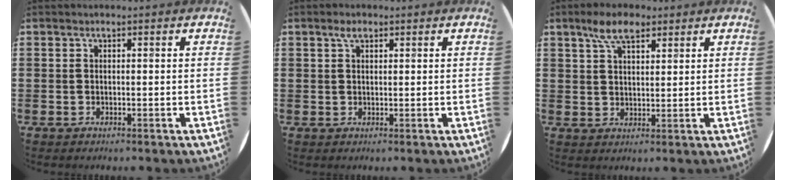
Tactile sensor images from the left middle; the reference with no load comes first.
{"total": 1.7, "force": [1.1, 0.8, 1.0], "torque": [-0.015, 0.002, 0.018]}
{"total": 5.5, "force": [3.8, 2.3, 3.3], "torque": [-0.065, 0.004, 0.066]}